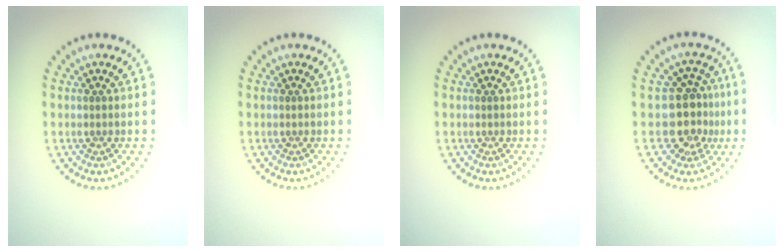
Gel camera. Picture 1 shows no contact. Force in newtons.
{"total": 0.0}
{"total": 0.0}
{"total": 3.8, "press": 3.1, "slide": 2.1}